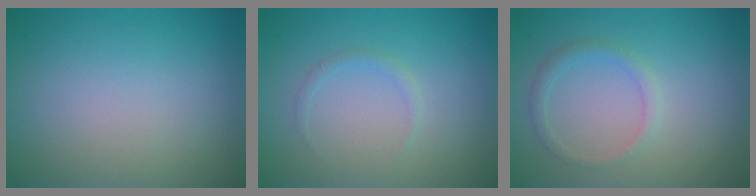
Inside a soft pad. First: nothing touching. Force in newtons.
{"total": 0.8, "press": 0.8, "slide": 0.0}
{"total": 1.5, "press": 1.5, "slide": 0.1}